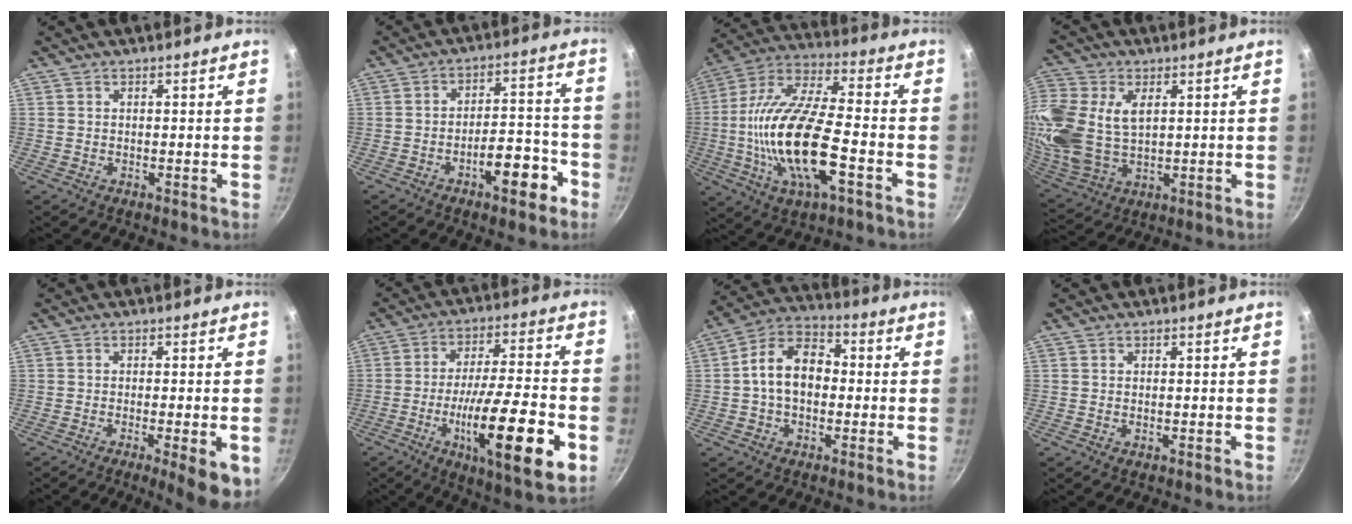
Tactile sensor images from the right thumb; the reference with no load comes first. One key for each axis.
{"total": 9.9, "fx": -5.1, "fy": 3.9, "fz": 7.5, "tx": -0.079, "ty": 0.052, "tz": -0.068}
{"total": 21.3, "fx": -5.2, "fy": 7.8, "fz": 19.1, "tx": -0.370, "ty": 0.025, "tz": -0.108}
{"total": 17.8, "fx": 3.7, "fy": 11.7, "fz": 12.8, "tx": -0.294, "ty": -0.010, "tz": 0.079}
{"total": 8.2, "fx": -3.1, "fy": 1.7, "fz": 7.4, "tx": -0.089, "ty": 0.003, "tz": -0.040}
{"total": 21.7, "fx": -7.1, "fy": 5.2, "fz": 19.9, "tx": -0.307, "ty": 0.018, "tz": -0.112}
{"total": 11.3, "fx": -0.3, "fy": 7.8, "fz": 8.1, "tx": -0.108, "ty": 0.037, "tz": -0.025}
{"total": 0.6, "fx": -0.2, "fy": 0.2, "fz": 0.5, "tx": -0.008, "ty": 0.000, "tz": -0.003}